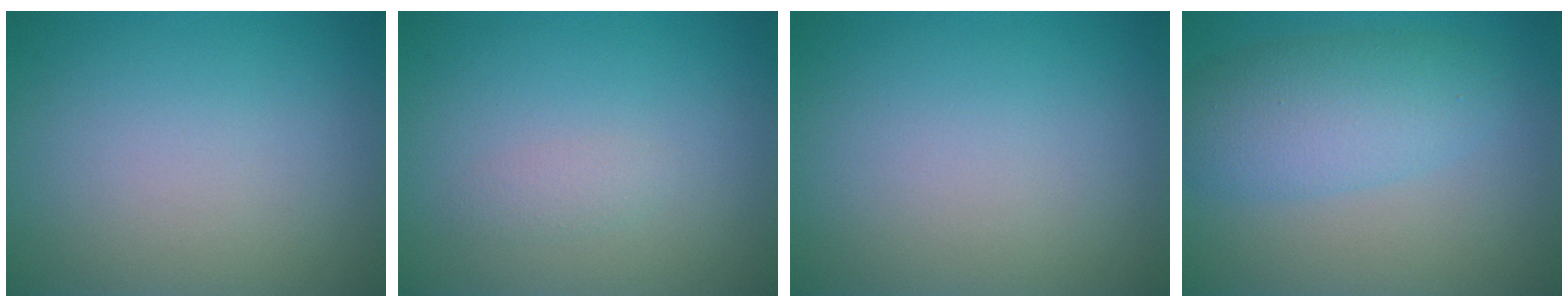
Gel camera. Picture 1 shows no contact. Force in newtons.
{"total": 1.0, "press": 1.0, "slide": 0.0}
{"total": 0.0}
{"total": 5.1, "press": 5.1, "slide": 0.1}